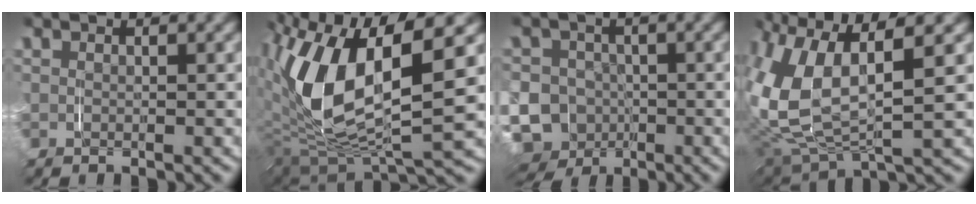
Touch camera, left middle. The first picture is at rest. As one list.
[{"total": 13.5, "force": [0.8, 7.1, 11.5], "torque": [-0.245, -0.020, 0.018]}, {"total": 14.4, "force": [-5.2, 12.8, 3.8], "torque": [-0.126, -0.067, -0.088]}, {"total": 11.5, "force": [0.7, 7.3, 8.8], "torque": [-0.215, -0.013, 0.016]}]